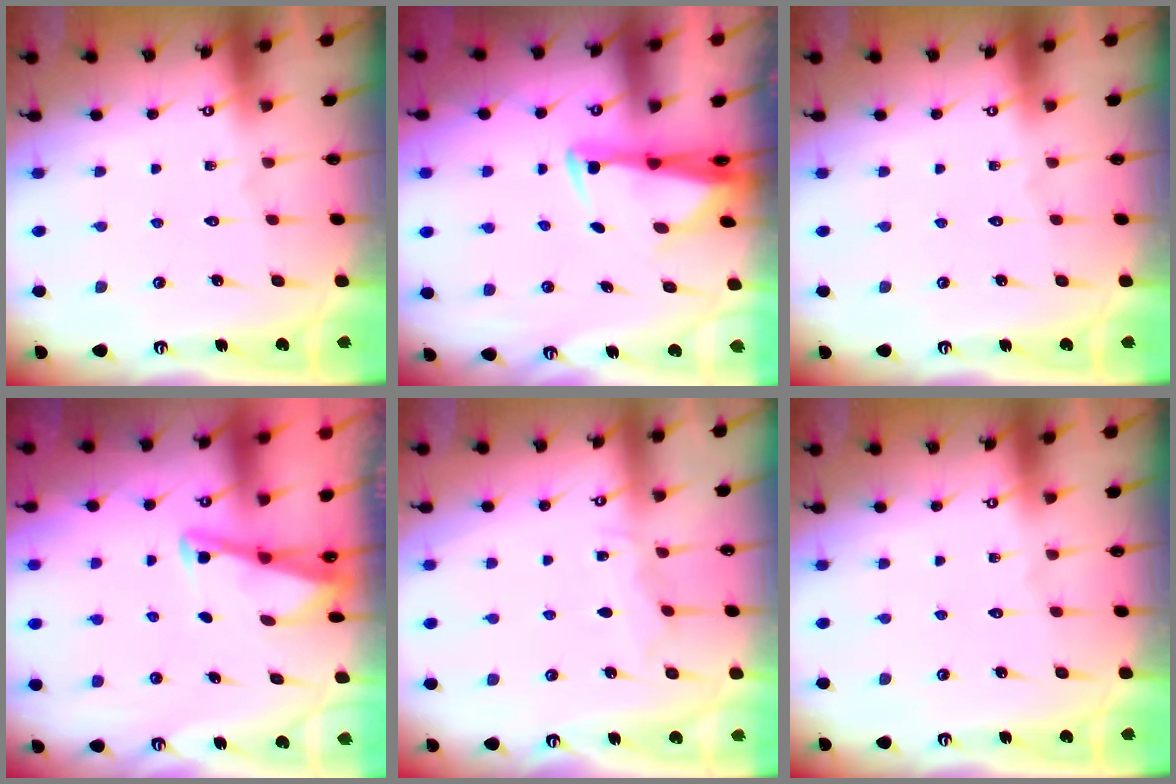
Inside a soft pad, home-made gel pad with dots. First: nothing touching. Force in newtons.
{"total": 3.0, "press": 2.9, "slide": 0.9}
{"total": 0.0}
{"total": 3.1, "press": 3.1, "slide": 0.4}
{"total": 3.9, "press": 3.9, "slide": 0.5}
{"total": 0.0}